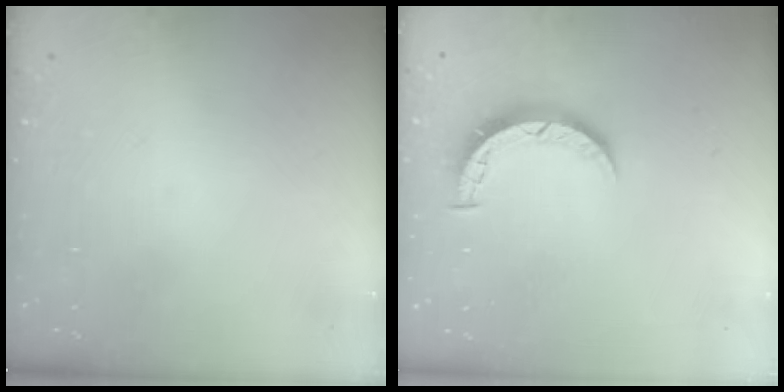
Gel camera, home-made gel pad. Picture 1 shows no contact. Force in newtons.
{"total": 5.1, "press": 5.1, "slide": 0.5}